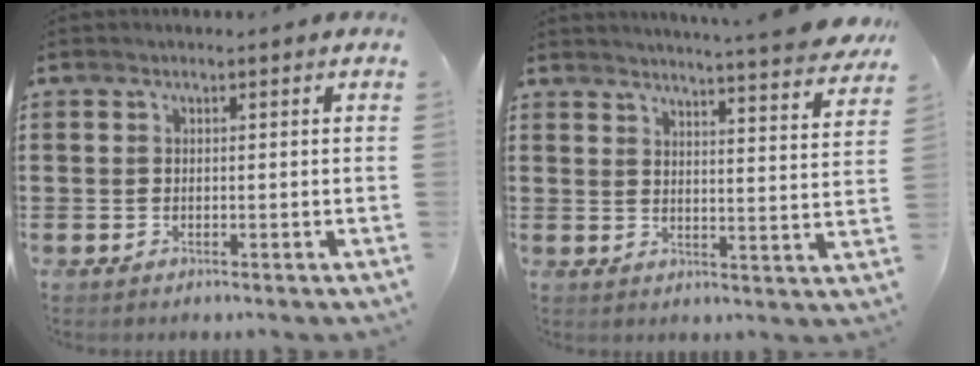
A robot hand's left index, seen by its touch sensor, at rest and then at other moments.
{"total": 5.0, "force": [4.7, -0.9, 1.5], "torque": [-0.032, -0.036, 0.076]}